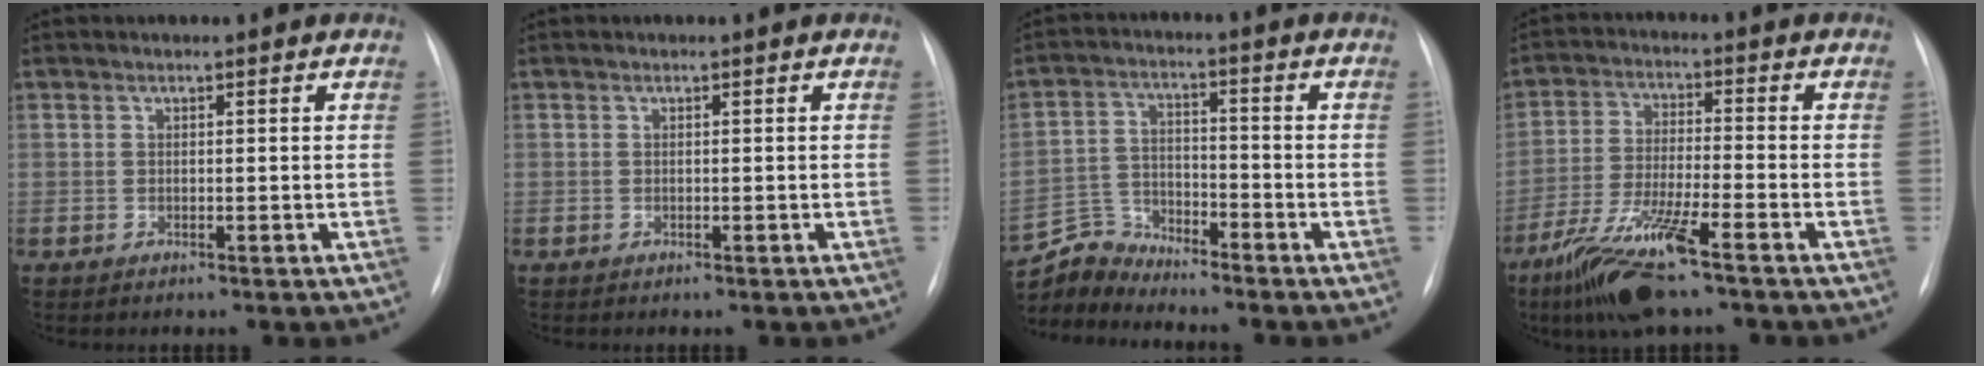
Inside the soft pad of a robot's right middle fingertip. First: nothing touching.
{"total": 0.0}
{"total": 6.7, "force": [-6.6, 0.4, -1.0], "torque": [0.014, 0.008, -0.128]}
{"total": 11.6, "force": [-7.4, 1.0, 8.8], "torque": [-0.183, -0.028, -0.138]}